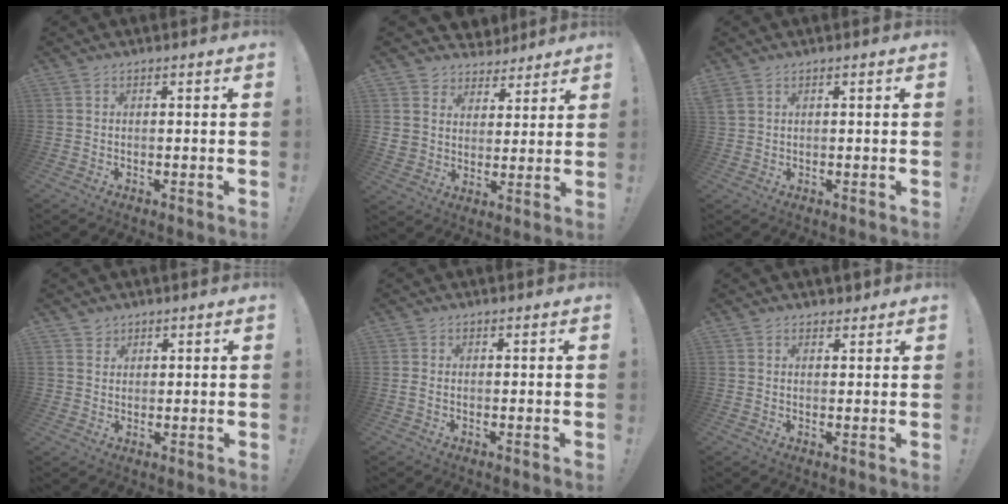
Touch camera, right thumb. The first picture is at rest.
{"total": 6.8, "force": [3.6, 5.8, 0.5], "torque": [-0.011, -0.034, 0.076]}
{"total": 1.9, "force": [1.2, 1.0, 1.2], "torque": [-0.032, 0.004, 0.024]}
{"total": 2.8, "force": [1.9, 2.1, -0.1], "torque": [-0.001, -0.012, 0.035]}
{"total": 1.0, "force": [0.1, 0.6, 0.8], "torque": [-0.017, 0.003, 0.001]}
{"total": 2.0, "force": [1.5, 1.2, 0.4], "torque": [-0.002, -0.007, 0.028]}